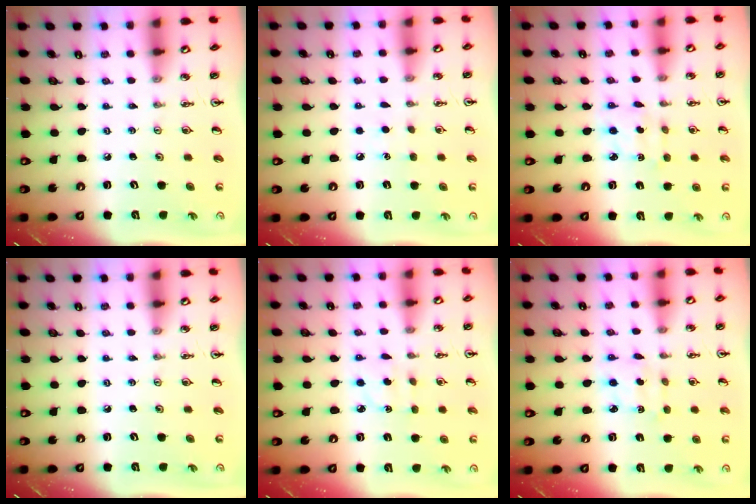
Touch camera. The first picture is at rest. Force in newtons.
{"total": 4.7, "press": 4.7, "slide": 0.5}
{"total": 2.9, "press": 2.9, "slide": 0.6}
{"total": 0.0}
{"total": 3.0, "press": 2.8, "slide": 0.8}
{"total": 2.9, "press": 2.9, "slide": 0.6}